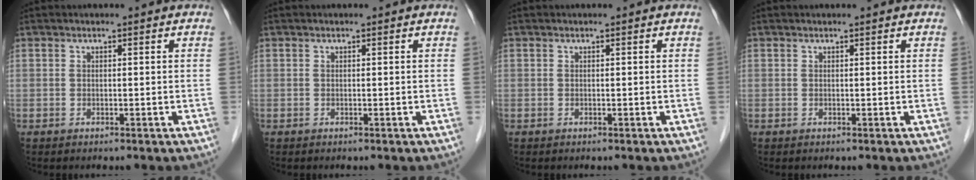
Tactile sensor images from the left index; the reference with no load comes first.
{"total": 0.0}
{"total": 0.0}
{"total": 0.6, "force": [0.5, -0.1, 0.2], "torque": [-0.005, 0.003, 0.011]}